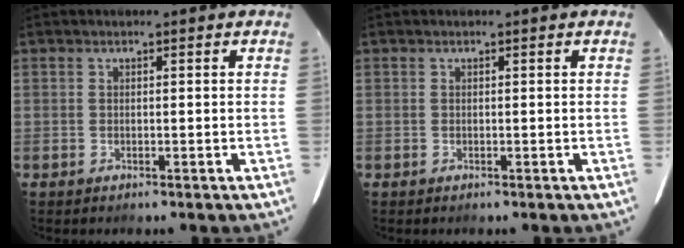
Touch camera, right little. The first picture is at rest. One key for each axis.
{"total": 0.0}